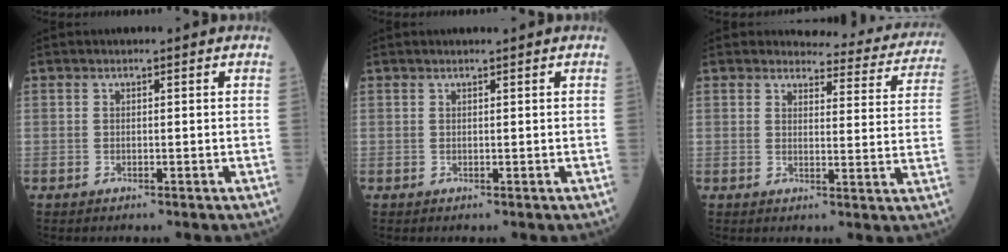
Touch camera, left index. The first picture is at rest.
{"total": 0.9, "force": [0.7, -0.2, 0.5], "torque": [-0.008, 0.002, 0.016]}
{"total": 12.8, "force": [12.4, 2.7, 1.3], "torque": [0.014, -0.051, 0.115]}